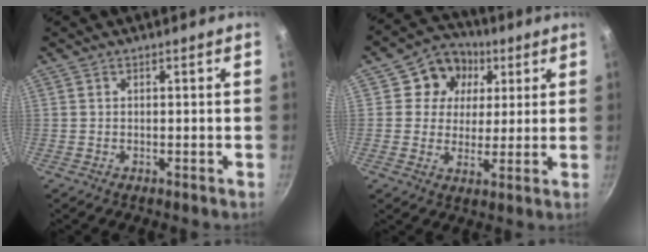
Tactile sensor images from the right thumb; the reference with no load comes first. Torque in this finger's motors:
{"motor_torque": [-0.69, 0.79, 0.37, -0.30, -0.02]}